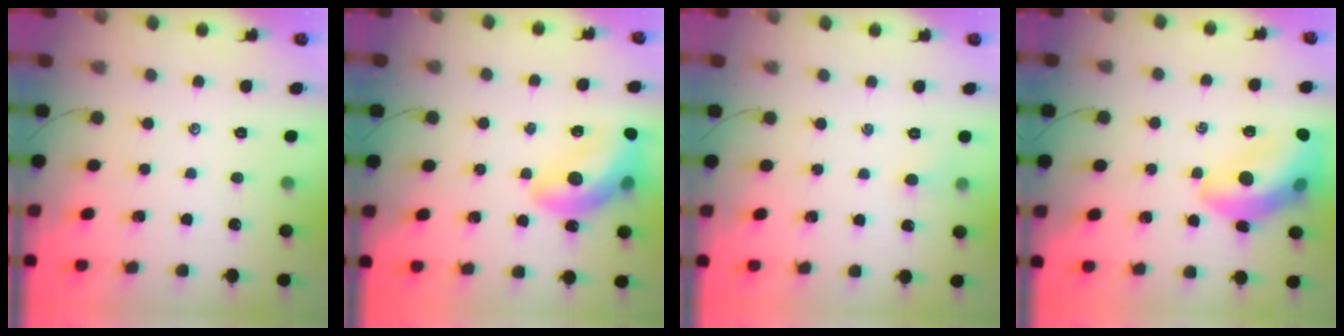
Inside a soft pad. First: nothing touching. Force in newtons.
{"total": 15.9, "press": 15.6, "slide": 3.1}
{"total": 3.7, "press": 3.5, "slide": 1.2}
{"total": 17.0, "press": 16.9, "slide": 2.0}